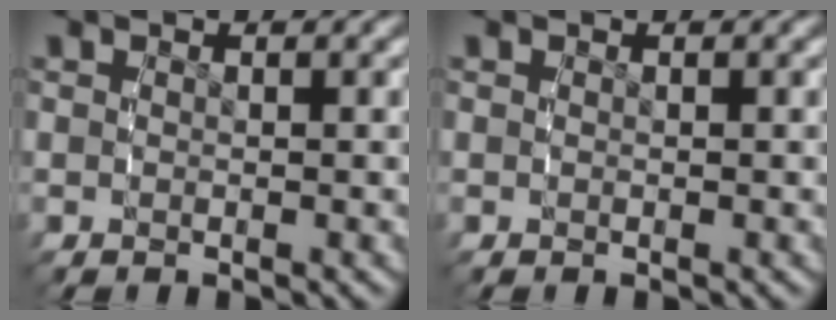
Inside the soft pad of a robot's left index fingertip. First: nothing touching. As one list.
[{"total": 0.0}]